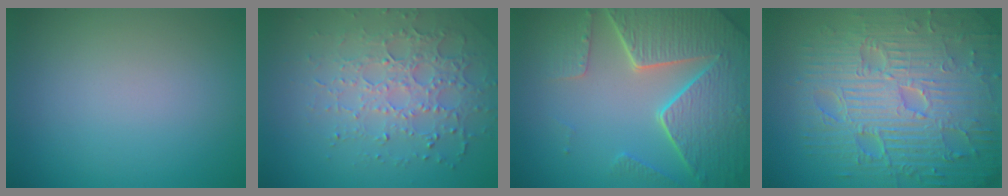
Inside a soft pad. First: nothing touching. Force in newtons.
{"total": 4.2, "press": 3.8, "slide": 1.6}
{"total": 8.4, "press": 6.0, "slide": 5.8}
{"total": 11.7, "press": 7.6, "slide": 8.9}